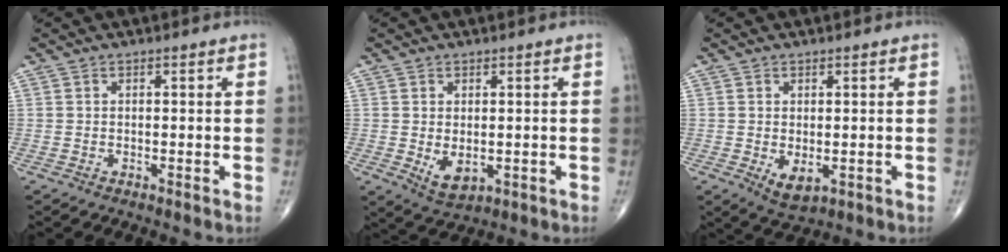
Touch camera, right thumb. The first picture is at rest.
{"total": 4.8, "force": [-0.6, 2.9, 3.8], "torque": [-0.056, -0.010, 0.005]}
{"total": 4.1, "force": [-0.8, 2.2, 3.3], "torque": [-0.049, -0.009, 0.001]}